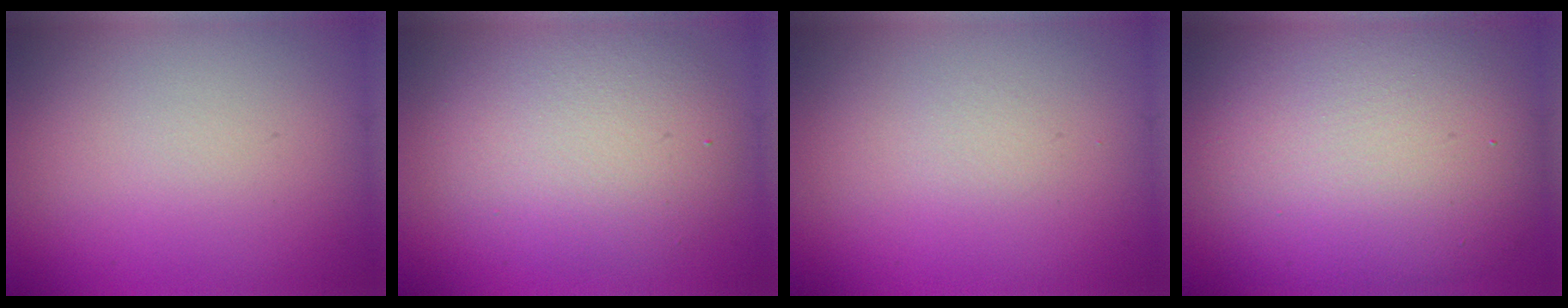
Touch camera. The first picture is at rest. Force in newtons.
{"total": 6.1, "press": 6.1, "slide": 0.1}
{"total": 0.5, "press": 0.5, "slide": 0.1}
{"total": 13.1, "press": 13.1, "slide": 0.3}